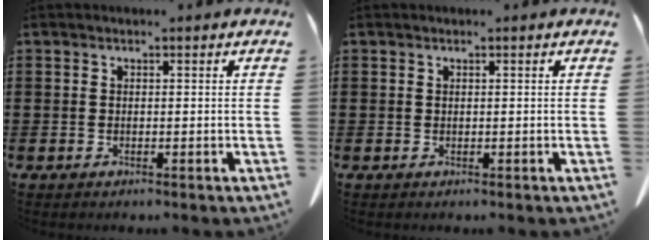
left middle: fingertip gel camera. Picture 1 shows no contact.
{"total": 0.0}